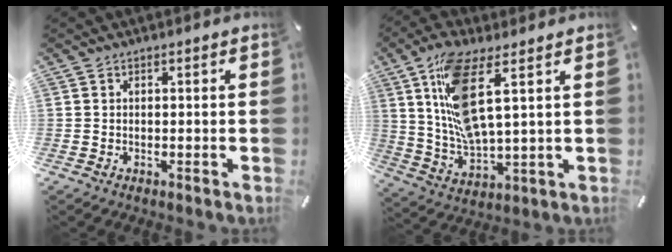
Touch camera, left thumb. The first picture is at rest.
{"total": 13.9, "force": [5.5, 4.5, 12.0], "torque": [-0.270, -0.017, 0.094]}